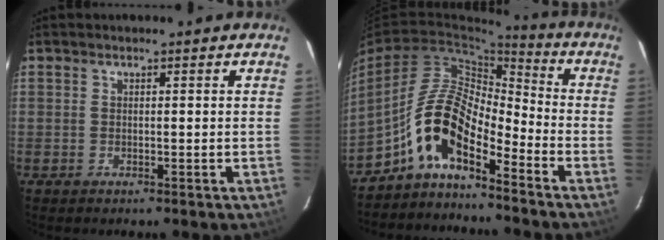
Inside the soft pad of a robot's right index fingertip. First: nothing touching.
{"total": 10.5, "force": [-6.8, 3.6, 7.2], "torque": [-0.142, 0.018, -0.138]}